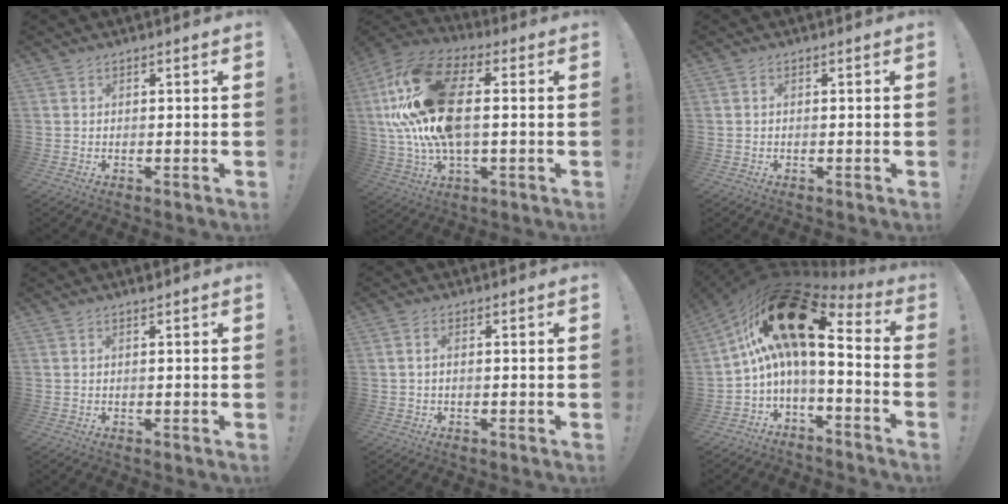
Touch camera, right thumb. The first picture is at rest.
{"total": 23.5, "force": [1.9, 12.7, 19.7], "torque": [-0.368, 0.013, 0.037]}
{"total": 0.0}
{"total": 0.8, "force": [0.7, -0.3, 0.2], "torque": [0.000, -0.002, 0.011]}
{"total": 1.3, "force": [0.0, 0.4, 1.2], "torque": [-0.023, 0.003, -0.001]}
{"total": 20.9, "force": [7.4, 7.3, 18.1], "torque": [-0.307, -0.037, 0.129]}